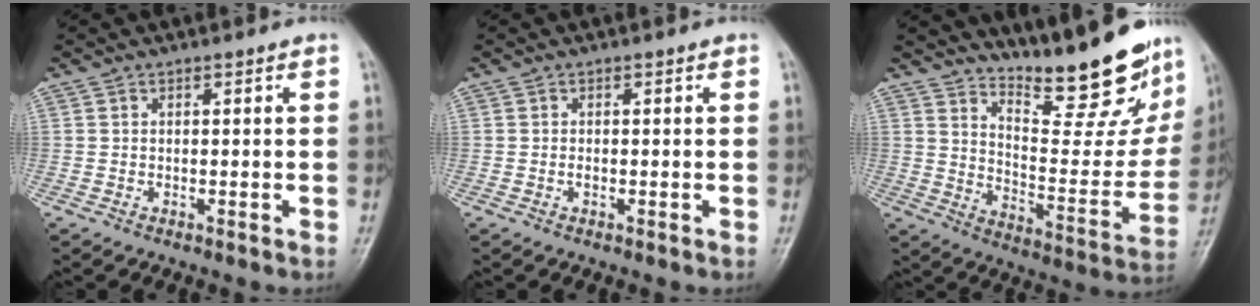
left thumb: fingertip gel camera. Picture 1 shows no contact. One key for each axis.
{"total": 0.6, "fx": -0.2, "fy": 0.4, "fz": 0.4, "tx": 0.001, "ty": 0.001, "tz": -0.005}
{"total": 21.6, "fx": 17.5, "fy": 5.4, "fz": 11.4, "tx": -0.120, "ty": -0.126, "tz": 0.253}